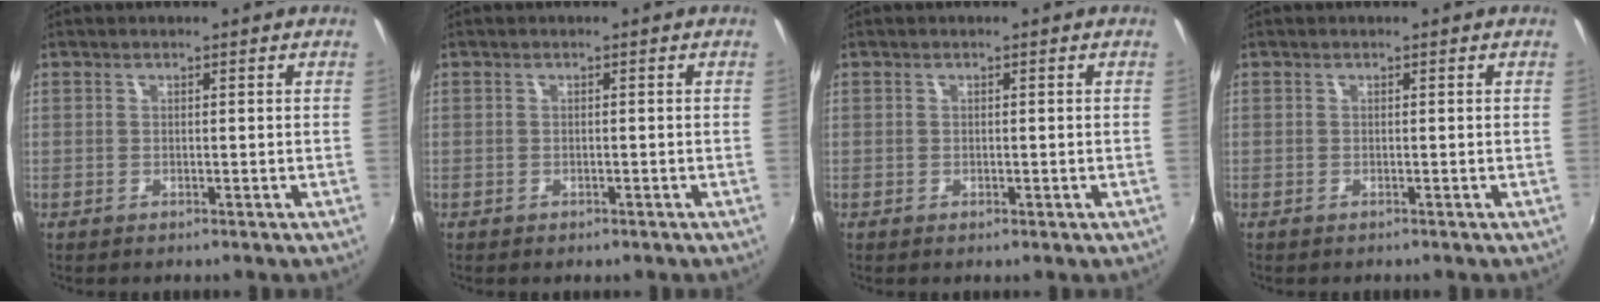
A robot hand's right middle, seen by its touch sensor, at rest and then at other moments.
{"total": 1.2, "force": [-0.8, 0.8, 0.4], "torque": [-0.010, -0.005, -0.012]}
{"total": 0.8, "force": [-0.3, 0.5, 0.5], "torque": [-0.006, -0.004, -0.006]}
{"total": 0.0}